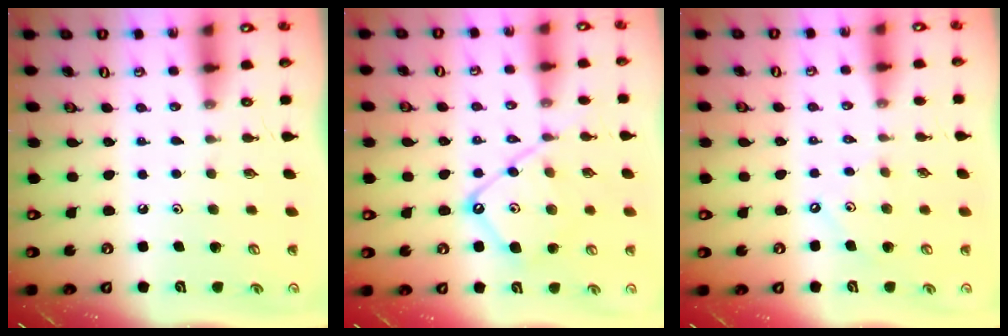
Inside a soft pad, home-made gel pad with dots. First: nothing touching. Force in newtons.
{"total": 12.1, "press": 12.1, "slide": 1.2}
{"total": 4.1, "press": 4.1, "slide": 0.3}